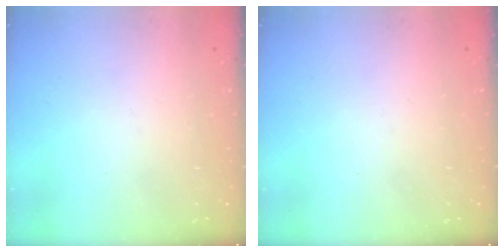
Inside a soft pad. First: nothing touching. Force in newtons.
{"total": 0.0}